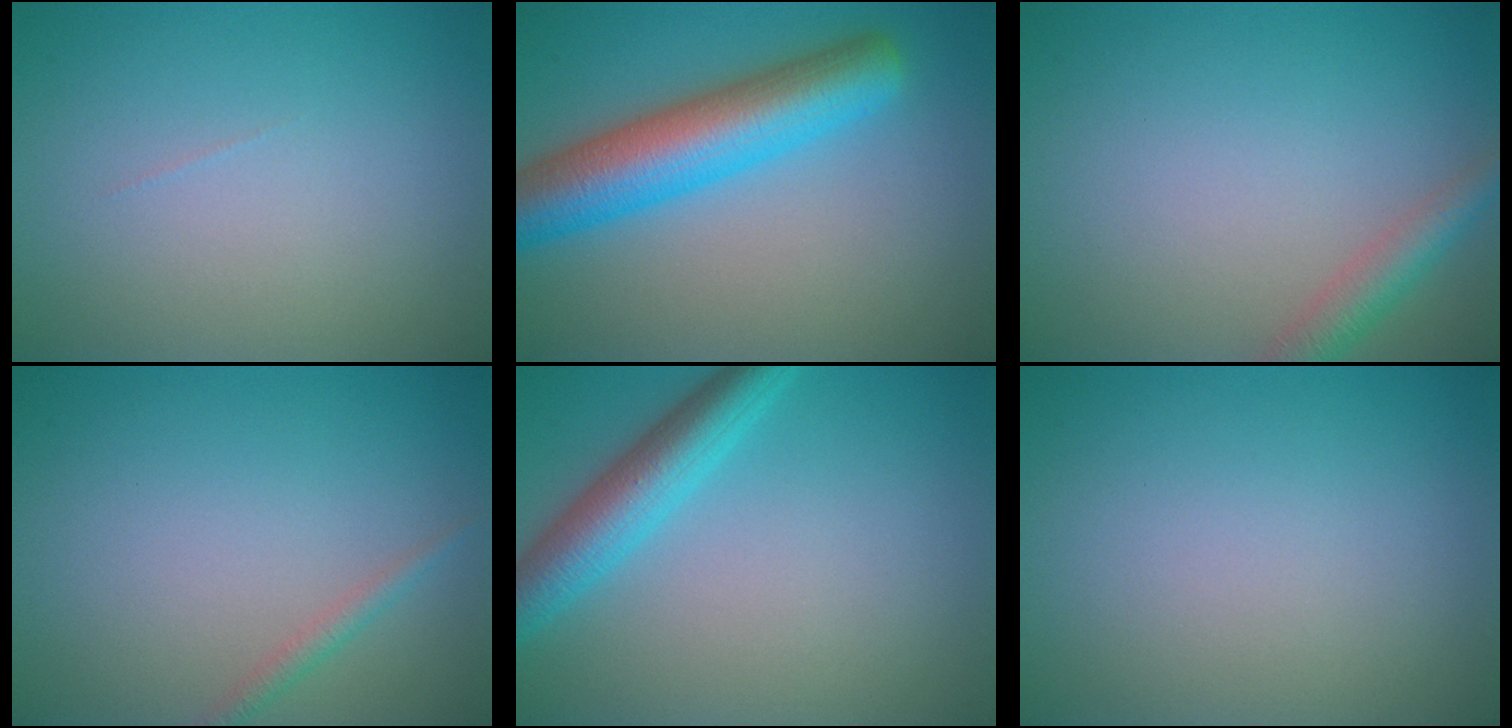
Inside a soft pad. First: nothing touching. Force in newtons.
{"total": 8.1, "press": 8.1, "slide": 0.3}
{"total": 2.6, "press": 2.6, "slide": 0.2}
{"total": 1.2, "press": 1.2, "slide": 0.0}
{"total": 4.8, "press": 4.8, "slide": 0.1}
{"total": 0.0}